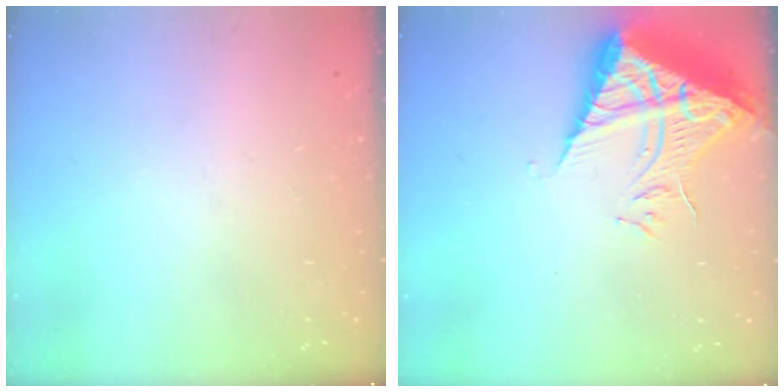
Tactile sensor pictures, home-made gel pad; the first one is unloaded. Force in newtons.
{"total": 10.3, "press": 10.2, "slide": 1.1}